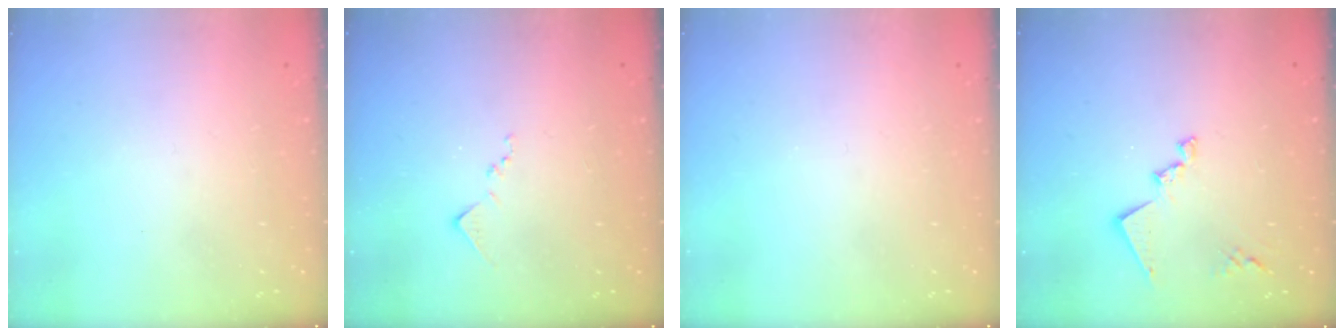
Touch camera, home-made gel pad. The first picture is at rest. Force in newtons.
{"total": 7.2, "press": 7.2, "slide": 0.7}
{"total": 0.0}
{"total": 12.4, "press": 12.4, "slide": 0.5}